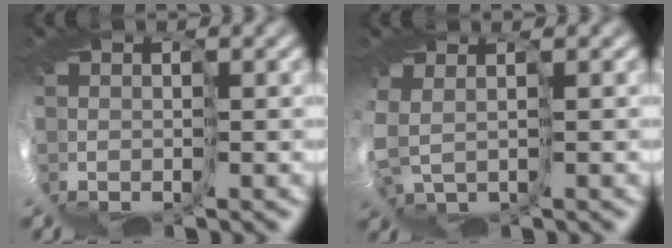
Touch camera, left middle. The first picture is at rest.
{"total": 4.2, "force": [0.3, 3.1, 2.7], "torque": [-0.098, -0.011, 0.022]}